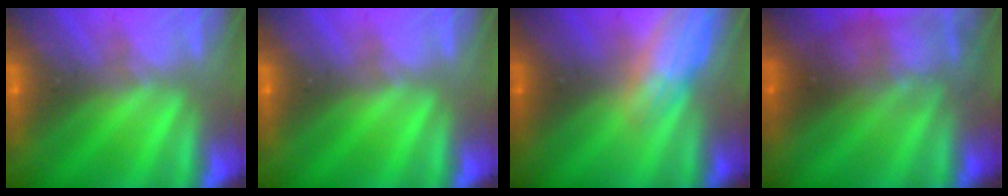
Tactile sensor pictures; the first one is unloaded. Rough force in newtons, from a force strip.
{"total": 0.0}
{"total": 2.9}
{"total": 2.1}